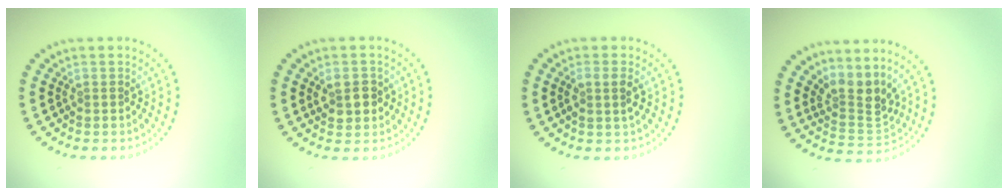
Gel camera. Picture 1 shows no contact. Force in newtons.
{"total": 2.5, "press": 2.5, "slide": 0.4}
{"total": 2.0, "press": 1.8, "slide": 0.9}
{"total": 3.5, "press": 2.4, "slide": 2.6}